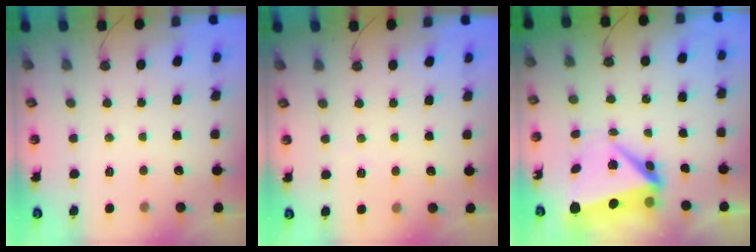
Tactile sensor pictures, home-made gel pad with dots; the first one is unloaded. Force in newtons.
{"total": 2.9, "press": 2.1, "slide": 2.1}
{"total": 8.4, "press": 8.2, "slide": 1.8}